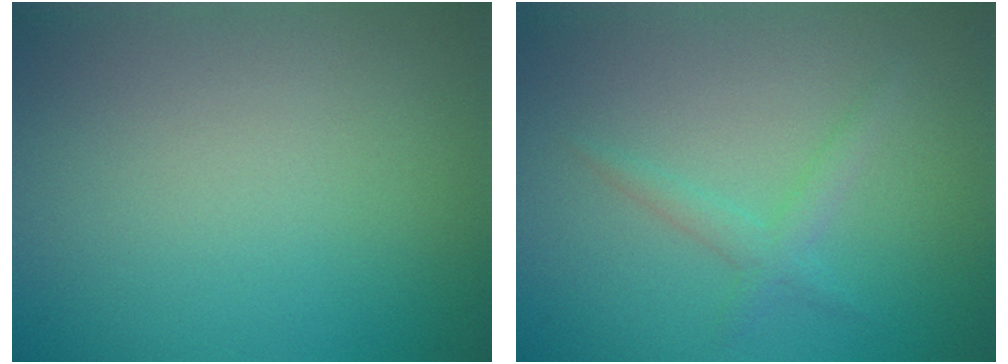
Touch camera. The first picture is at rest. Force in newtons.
{"total": 1.6, "press": 1.6, "slide": 0.1}